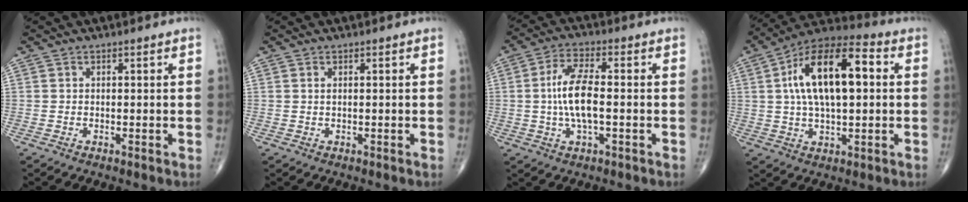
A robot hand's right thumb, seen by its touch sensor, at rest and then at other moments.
{"total": 0.5, "force": [0.2, 0.2, 0.5], "torque": [-0.014, 0.003, 0.005]}
{"total": 9.4, "force": [-0.4, 3.3, 8.8], "torque": [-0.185, 0.010, -0.012]}
{"total": 18.4, "force": [3.0, 8.2, 16.2], "torque": [-0.274, 0.026, 0.044]}